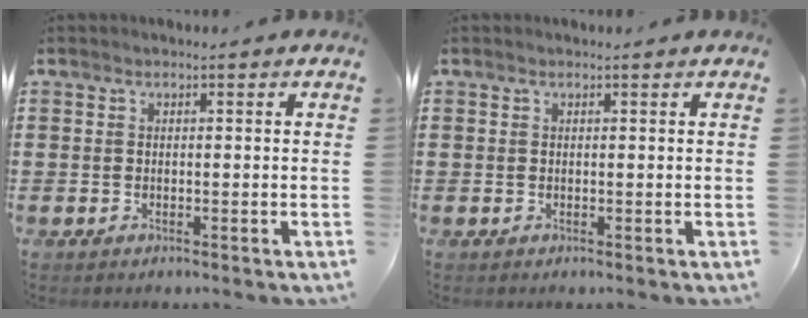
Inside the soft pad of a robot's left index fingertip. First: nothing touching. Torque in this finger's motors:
{"motor_torque": [0.12, -0.01, -0.02, -0.01]}